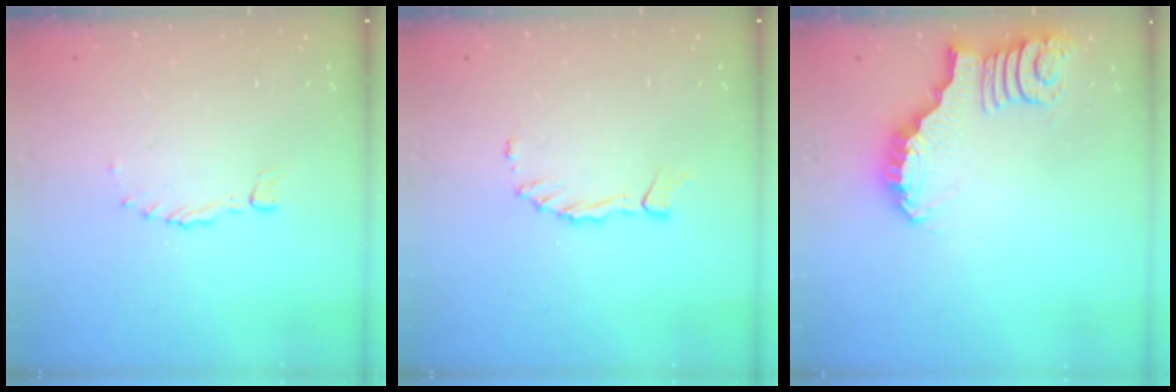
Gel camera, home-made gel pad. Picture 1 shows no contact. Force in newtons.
{"total": 1.3, "press": 1.3, "slide": 0.1}
{"total": 2.9, "press": 2.9, "slide": 0.1}